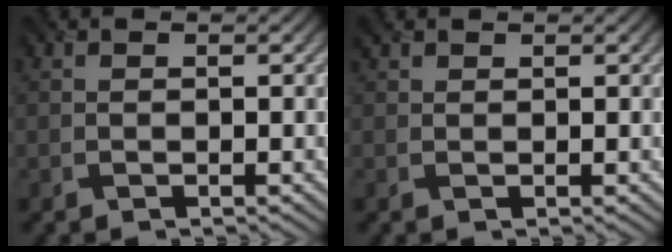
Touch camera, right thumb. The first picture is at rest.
{"total": 0.9, "force": [0.8, 0.4, 0.1], "torque": [-0.007, 0.005, 0.019]}